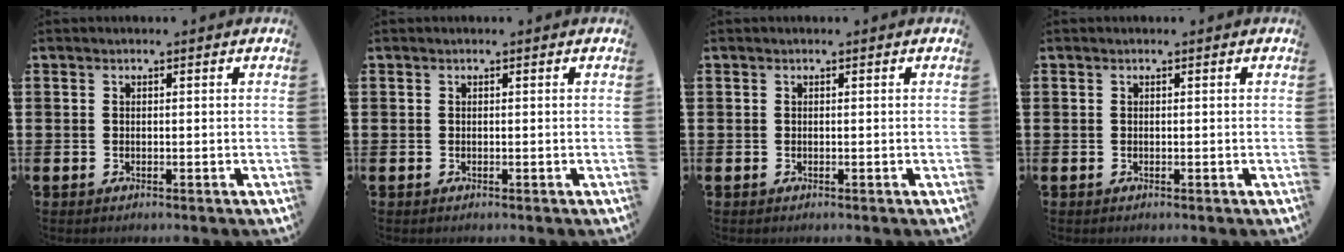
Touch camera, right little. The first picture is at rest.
{"total": 0.0}
{"total": 0.0}
{"total": 0.0}